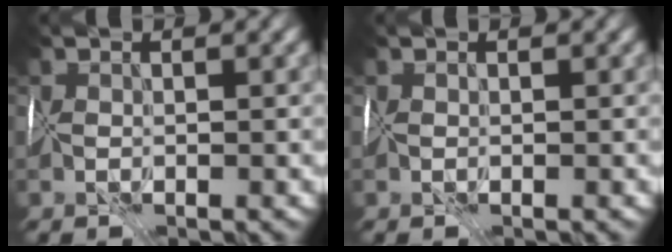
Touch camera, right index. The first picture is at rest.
{"total": 0.0}